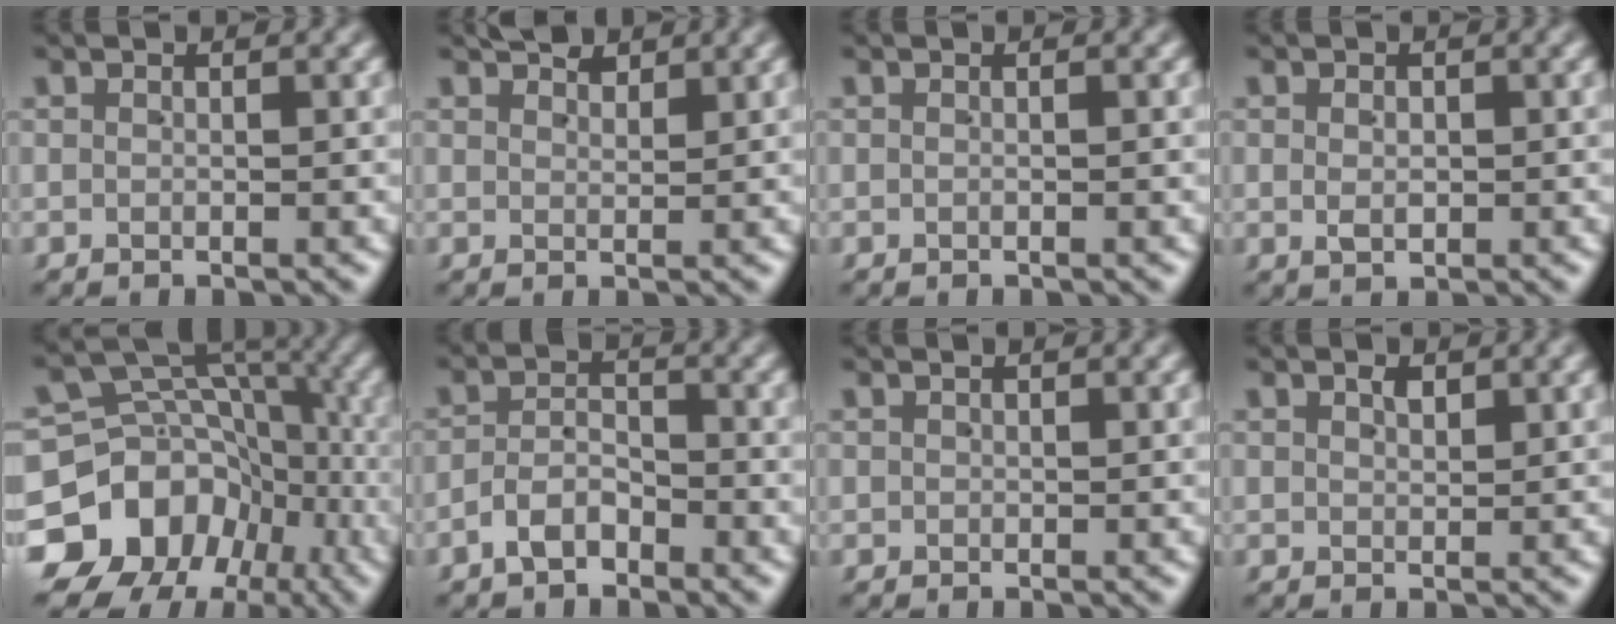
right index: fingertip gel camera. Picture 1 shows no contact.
{"total": 3.0, "force": [2.5, 1.0, 1.3], "torque": [-0.010, -0.002, 0.042]}
{"total": 0.0}
{"total": 1.3, "force": [-0.2, 0.9, 1.0], "torque": [-0.019, -0.008, 0.006]}
{"total": 21.7, "force": [-6.1, 18.5, 9.6], "torque": [-0.186, -0.072, -0.090]}
{"total": 3.3, "force": [-2.7, 1.7, 0.8], "torque": [-0.004, 0.001, -0.052]}
{"total": 0.0}
{"total": 0.9, "force": [0.6, 0.3, 0.6], "torque": [-0.005, -0.004, 0.014]}